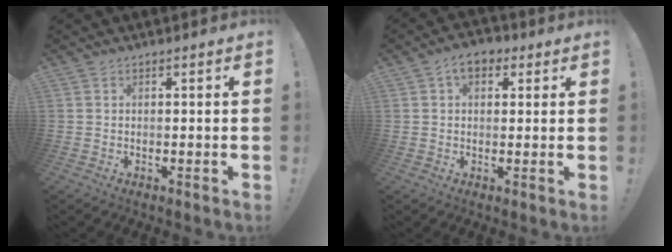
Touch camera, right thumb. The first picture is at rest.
{"total": 6.5, "force": [2.7, 4.2, 4.2], "torque": [-0.057, 0.000, 0.048]}